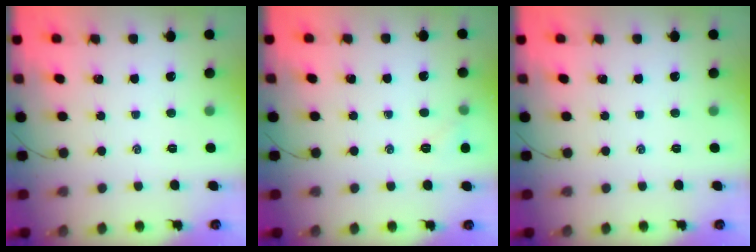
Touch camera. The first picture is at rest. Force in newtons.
{"total": 5.2, "press": 5.0, "slide": 1.5}
{"total": 0.0}